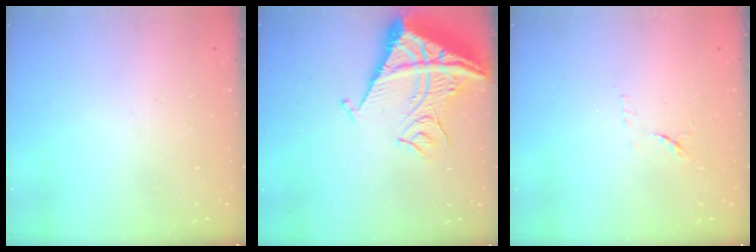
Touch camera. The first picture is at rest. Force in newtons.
{"total": 16.6, "press": 16.4, "slide": 2.0}
{"total": 8.0, "press": 7.9, "slide": 0.9}